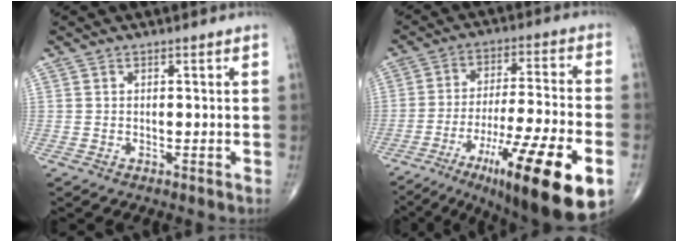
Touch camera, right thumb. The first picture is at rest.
{"total": 23.1, "force": [-10.8, 4.4, 20.0], "torque": [-0.292, 0.024, -0.166]}